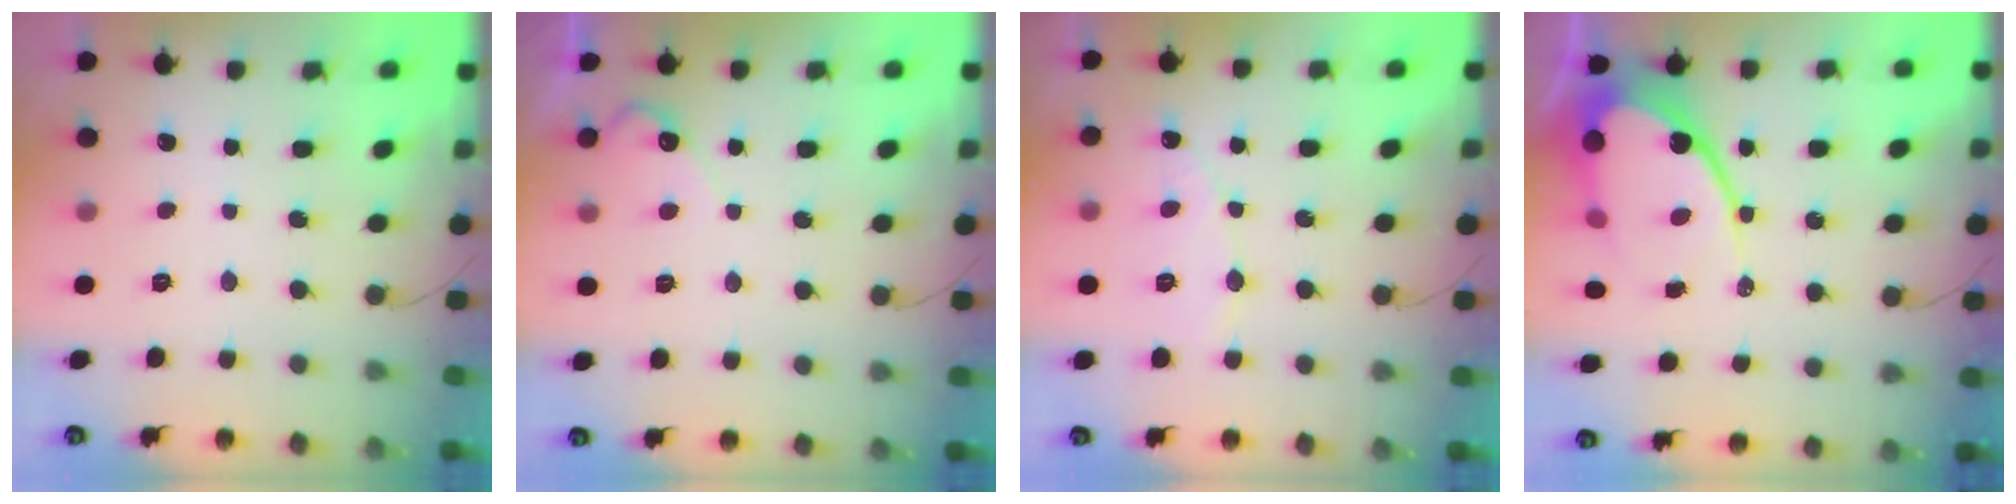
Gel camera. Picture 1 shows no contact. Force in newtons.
{"total": 4.9, "press": 4.8, "slide": 0.4}
{"total": 5.6, "press": 5.6, "slide": 0.5}
{"total": 17.2, "press": 17.1, "slide": 1.8}